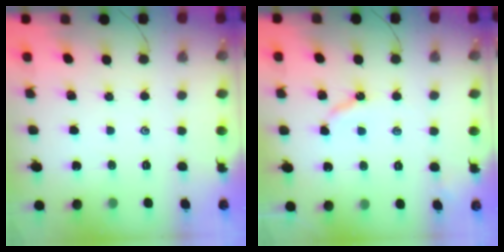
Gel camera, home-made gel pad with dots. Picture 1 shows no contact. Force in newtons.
{"total": 4.5, "press": 4.4, "slide": 0.2}